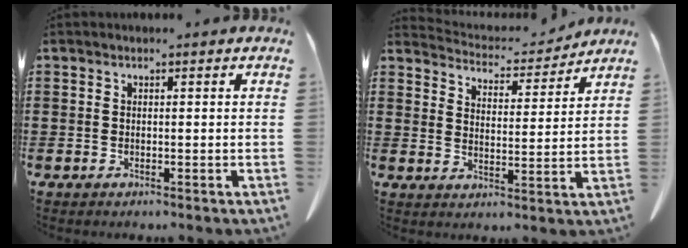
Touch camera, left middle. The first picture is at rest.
{"total": 4.9, "force": [4.8, 0.7, 0.4], "torque": [-0.025, -0.035, 0.082]}